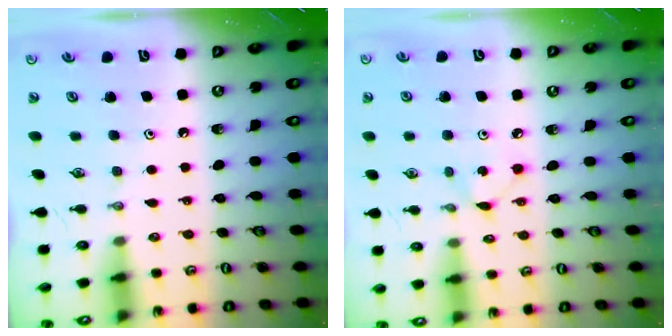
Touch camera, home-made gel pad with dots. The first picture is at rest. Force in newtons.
{"total": 4.2, "press": 4.1, "slide": 0.5}